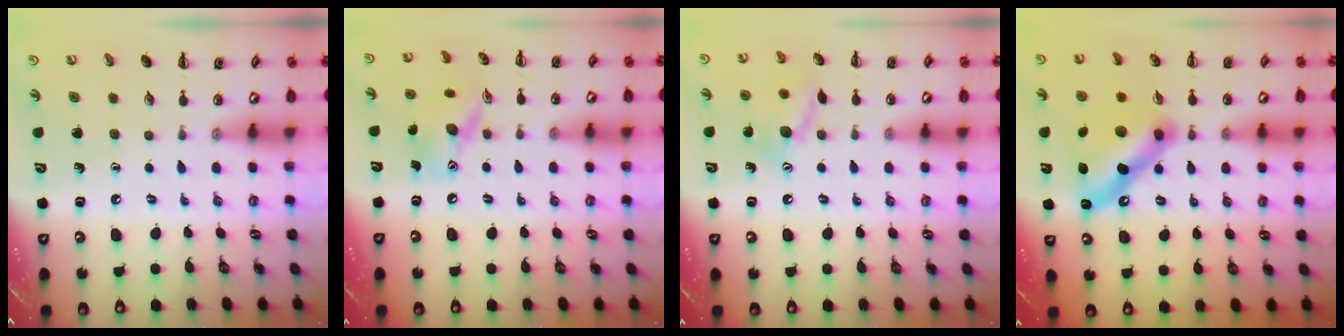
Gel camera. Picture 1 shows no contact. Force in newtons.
{"total": 12.6, "press": 12.5, "slide": 1.9}
{"total": 11.4, "press": 11.4, "slide": 0.6}
{"total": 12.1, "press": 12.1, "slide": 0.3}